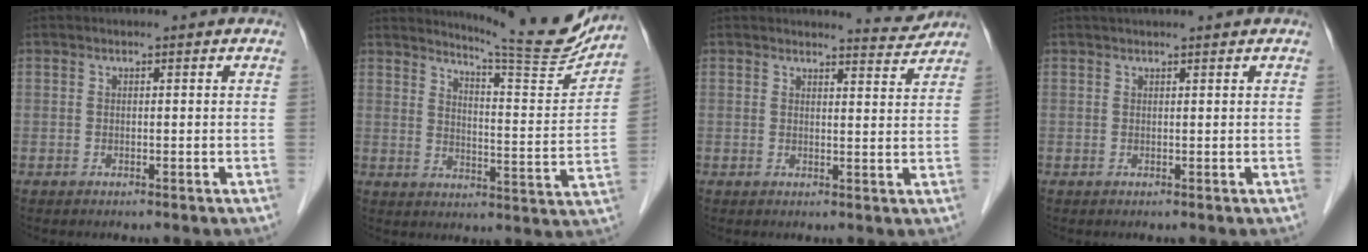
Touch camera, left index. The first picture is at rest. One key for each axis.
{"total": 14.0, "fx": 13.4, "fy": -0.3, "fz": 3.9, "tx": -0.061, "ty": -0.057, "tz": 0.173}
{"total": 3.3, "fx": 3.3, "fy": -0.2, "fz": -0.5, "tx": -0.004, "ty": -0.025, "tz": 0.037}
{"total": 4.2, "fx": 3.8, "fy": 0.2, "fz": 1.8, "tx": -0.020, "ty": 0.030, "tz": 0.050}